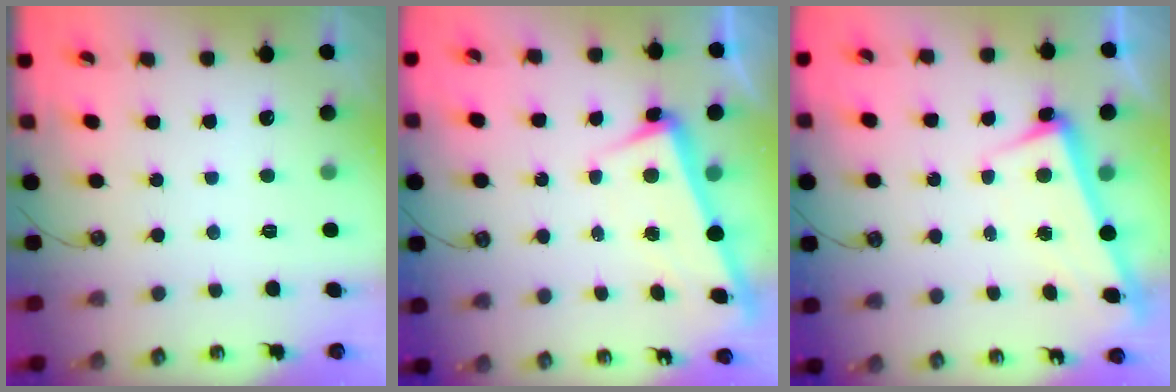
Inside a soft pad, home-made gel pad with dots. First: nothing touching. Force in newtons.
{"total": 3.0, "press": 2.8, "slide": 1.1}
{"total": 2.5, "press": 2.3, "slide": 1.0}